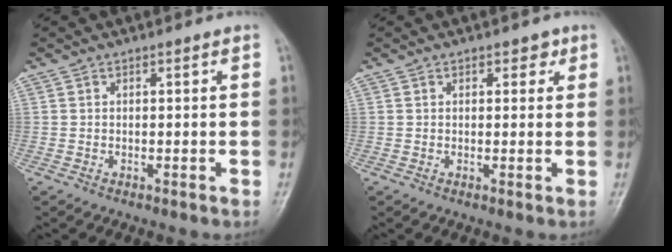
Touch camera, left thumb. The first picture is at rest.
{"total": 2.1, "force": [1.2, 1.4, 1.1], "torque": [0.004, -0.003, 0.012]}